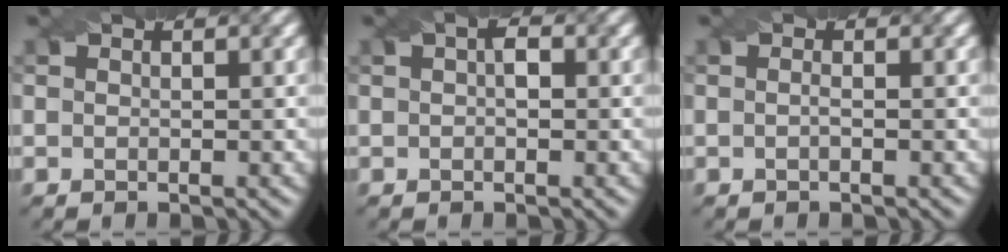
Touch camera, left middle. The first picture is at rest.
{"total": 1.3, "force": [0.1, 0.6, 1.1], "torque": [-0.020, 0.004, 0.001]}
{"total": 0.6, "force": [-0.3, 0.0, 0.6], "torque": [-0.013, 0.000, -0.005]}